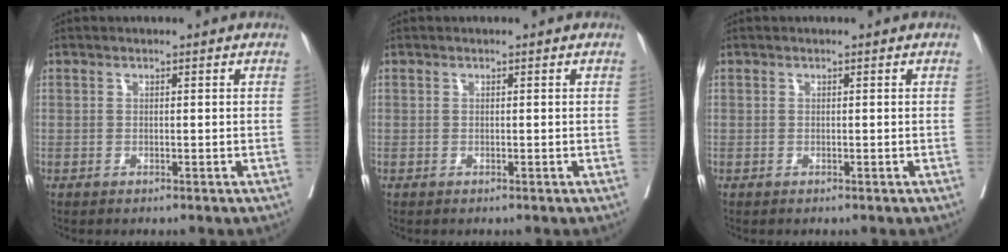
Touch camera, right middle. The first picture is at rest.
{"total": 0.0}
{"total": 0.0}